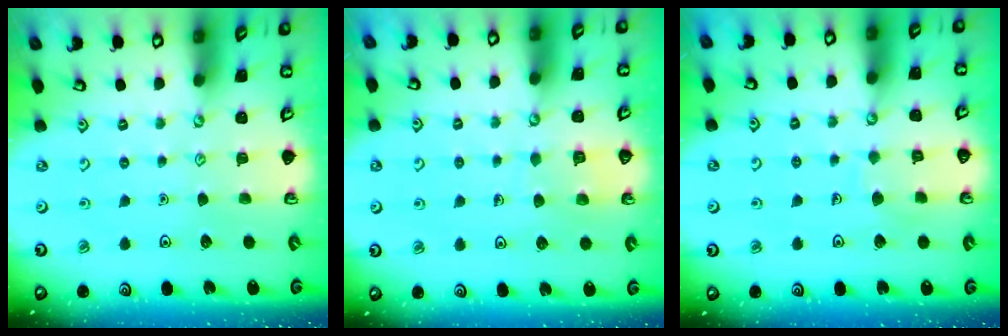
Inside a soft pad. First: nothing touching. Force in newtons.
{"total": 5.8, "press": 5.8, "slide": 0.5}
{"total": 5.6, "press": 5.6, "slide": 0.6}